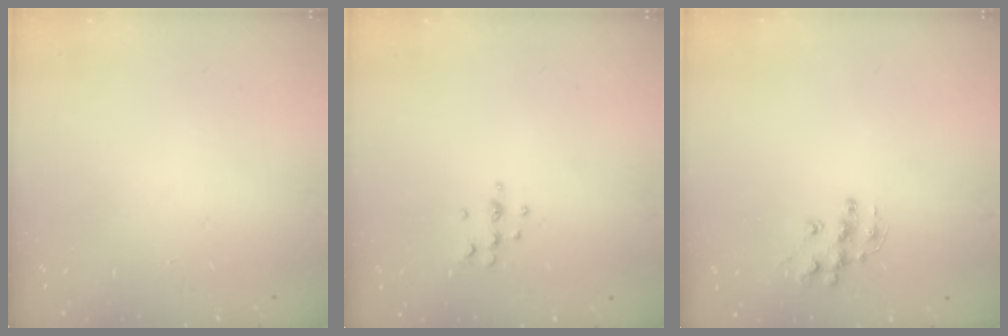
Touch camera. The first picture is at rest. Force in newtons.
{"total": 4.8, "press": 4.4, "slide": 1.8}
{"total": 9.8, "press": 9.8, "slide": 0.6}